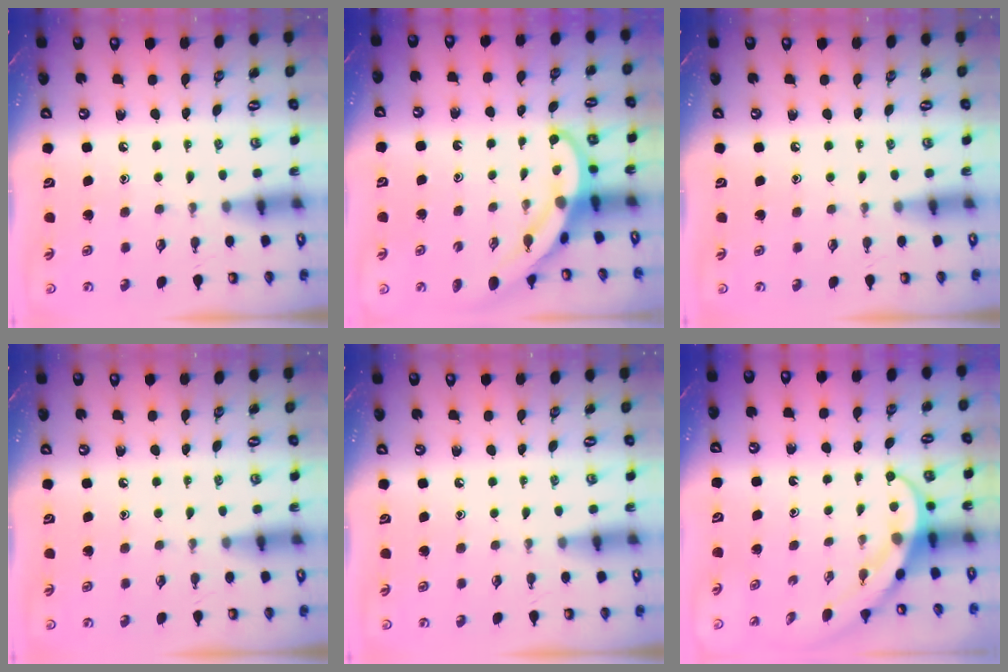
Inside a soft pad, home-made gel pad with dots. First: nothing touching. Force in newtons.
{"total": 4.4, "press": 4.4, "slide": 0.4}
{"total": 0.0}
{"total": 0.0}
{"total": 0.0}
{"total": 3.8, "press": 3.8, "slide": 0.3}